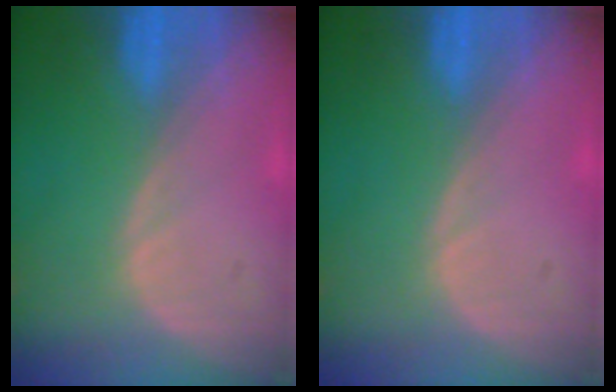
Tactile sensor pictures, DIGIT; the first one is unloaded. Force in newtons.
{"total": 0.0}